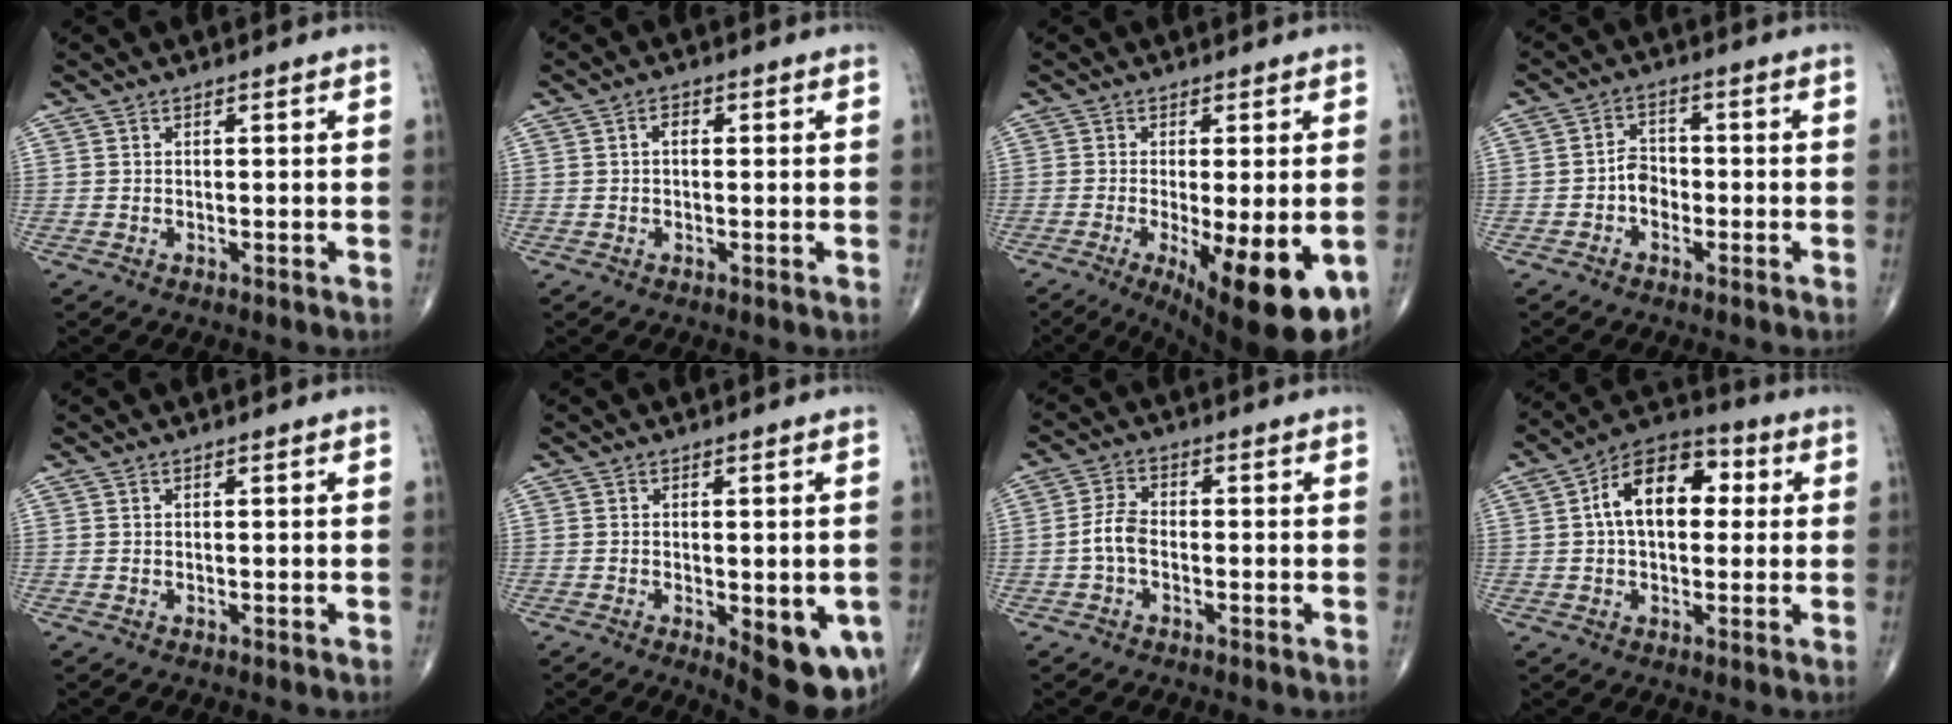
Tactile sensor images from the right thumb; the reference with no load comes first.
{"total": 2.0, "force": [0.3, 1.2, 1.6], "torque": [-0.025, 0.008, 0.003]}
{"total": 15.6, "force": [-5.4, 4.5, 13.9], "torque": [-0.172, -0.024, -0.067]}
{"total": 4.0, "force": [-1.4, 3.0, 2.2], "torque": [-0.022, 0.019, -0.032]}
{"total": 0.0}
{"total": 11.8, "force": [-3.8, 4.7, 10.2], "torque": [-0.117, -0.015, -0.038]}
{"total": 4.2, "force": [-1.2, 2.4, 3.2], "torque": [-0.067, 0.017, -0.029]}
{"total": 13.7, "force": [2.3, 8.3, 10.7], "torque": [-0.153, 0.029, 0.025]}